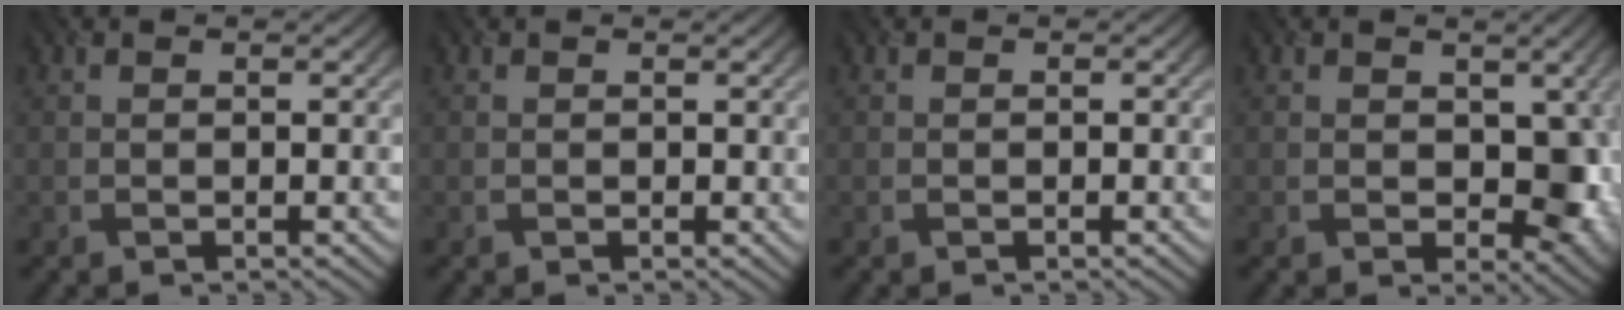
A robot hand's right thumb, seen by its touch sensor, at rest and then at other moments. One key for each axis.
{"total": 0.0}
{"total": 0.0}
{"total": 7.1, "fx": -0.1, "fy": 4.9, "fz": 5.1, "tx": -0.076, "ty": -0.016, "tz": 0.000}